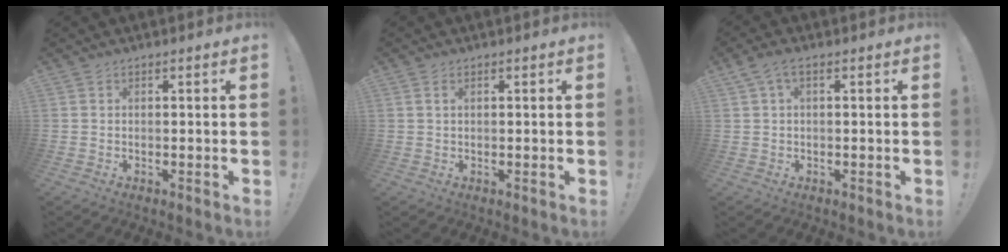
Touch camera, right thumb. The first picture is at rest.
{"total": 1.0, "force": [0.5, 0.4, 0.8], "torque": [-0.020, 0.003, 0.010]}
{"total": 3.3, "force": [1.0, 1.4, 2.8], "torque": [-0.058, 0.002, 0.019]}